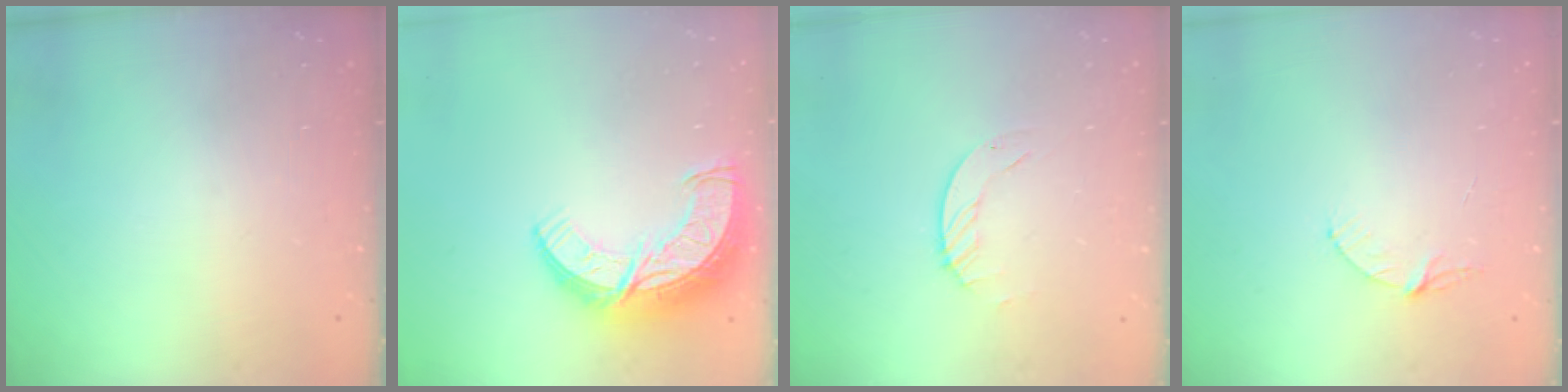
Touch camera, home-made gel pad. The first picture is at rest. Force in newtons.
{"total": 13.4, "press": 13.4, "slide": 1.0}
{"total": 1.2, "press": 1.2, "slide": 0.2}
{"total": 4.0, "press": 4.0, "slide": 0.4}